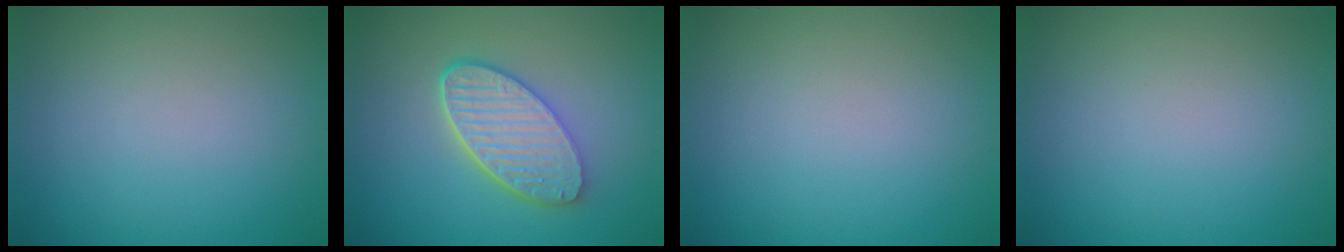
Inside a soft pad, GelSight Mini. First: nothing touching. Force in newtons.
{"total": 5.6, "press": 4.4, "slide": 3.5}
{"total": 0.0}
{"total": 0.0}